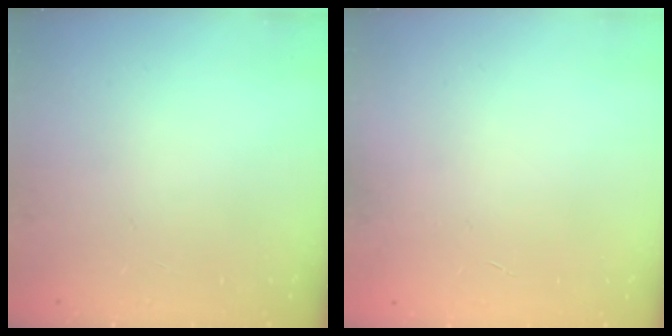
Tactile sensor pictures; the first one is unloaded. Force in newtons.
{"total": 0.0}